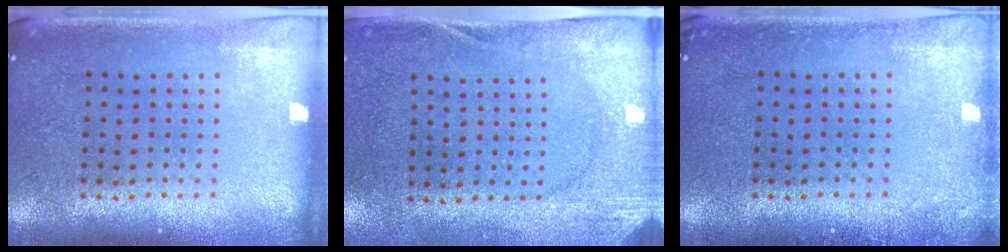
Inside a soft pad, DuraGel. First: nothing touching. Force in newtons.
{"total": 2.8, "press": 2.1, "slide": 1.8}
{"total": 1.1, "press": 1.1, "slide": 0.1}